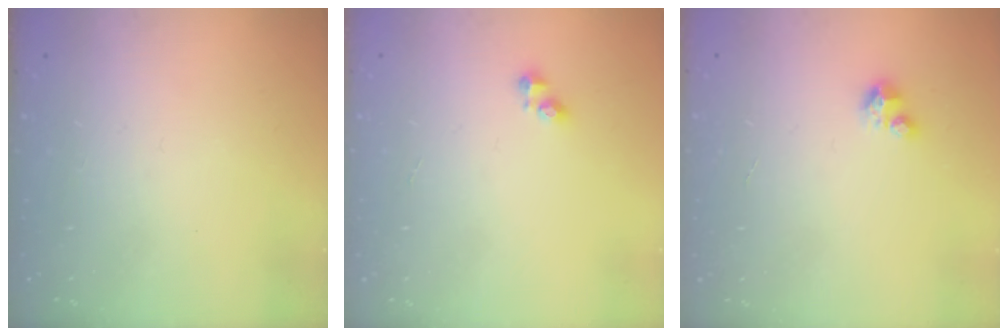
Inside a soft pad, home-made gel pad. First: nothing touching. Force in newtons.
{"total": 2.6, "press": 2.6, "slide": 0.4}
{"total": 2.8, "press": 2.8, "slide": 0.2}